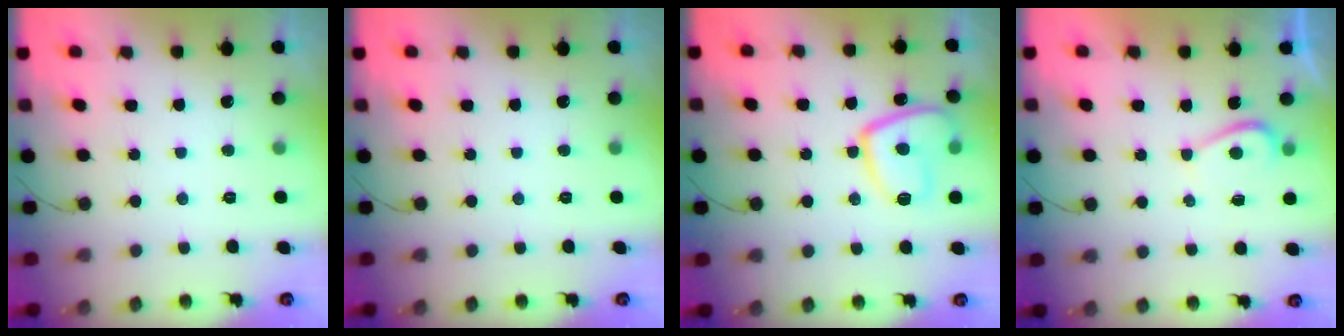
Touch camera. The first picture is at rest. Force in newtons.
{"total": 0.0}
{"total": 12.2, "press": 12.1, "slide": 1.3}
{"total": 3.3, "press": 3.2, "slide": 0.4}